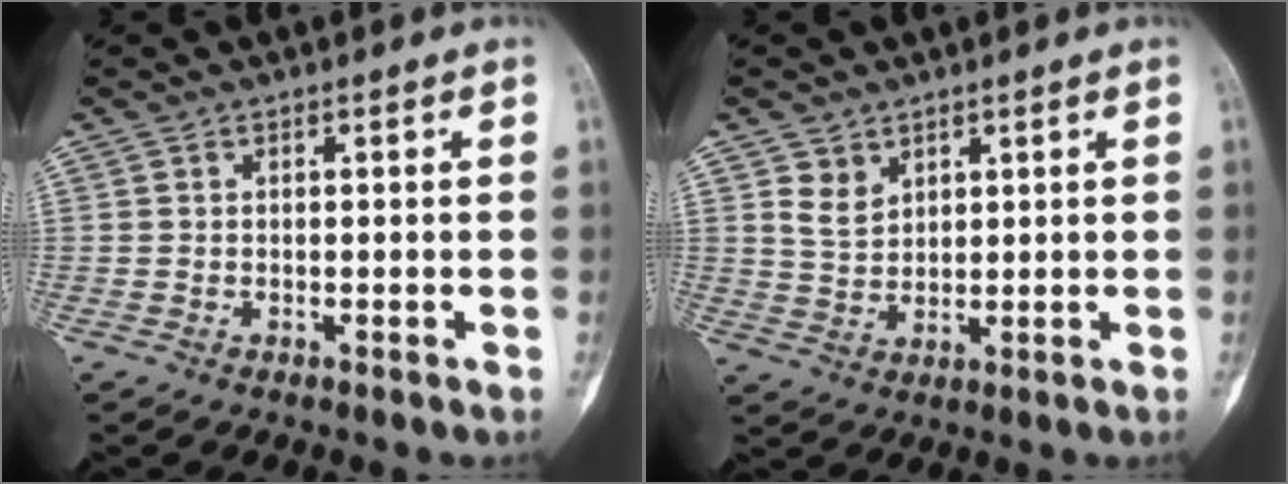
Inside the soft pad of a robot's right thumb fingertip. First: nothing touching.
{"total": 4.2, "force": [2.4, 3.0, 1.6], "torque": [-0.014, -0.021, 0.054]}